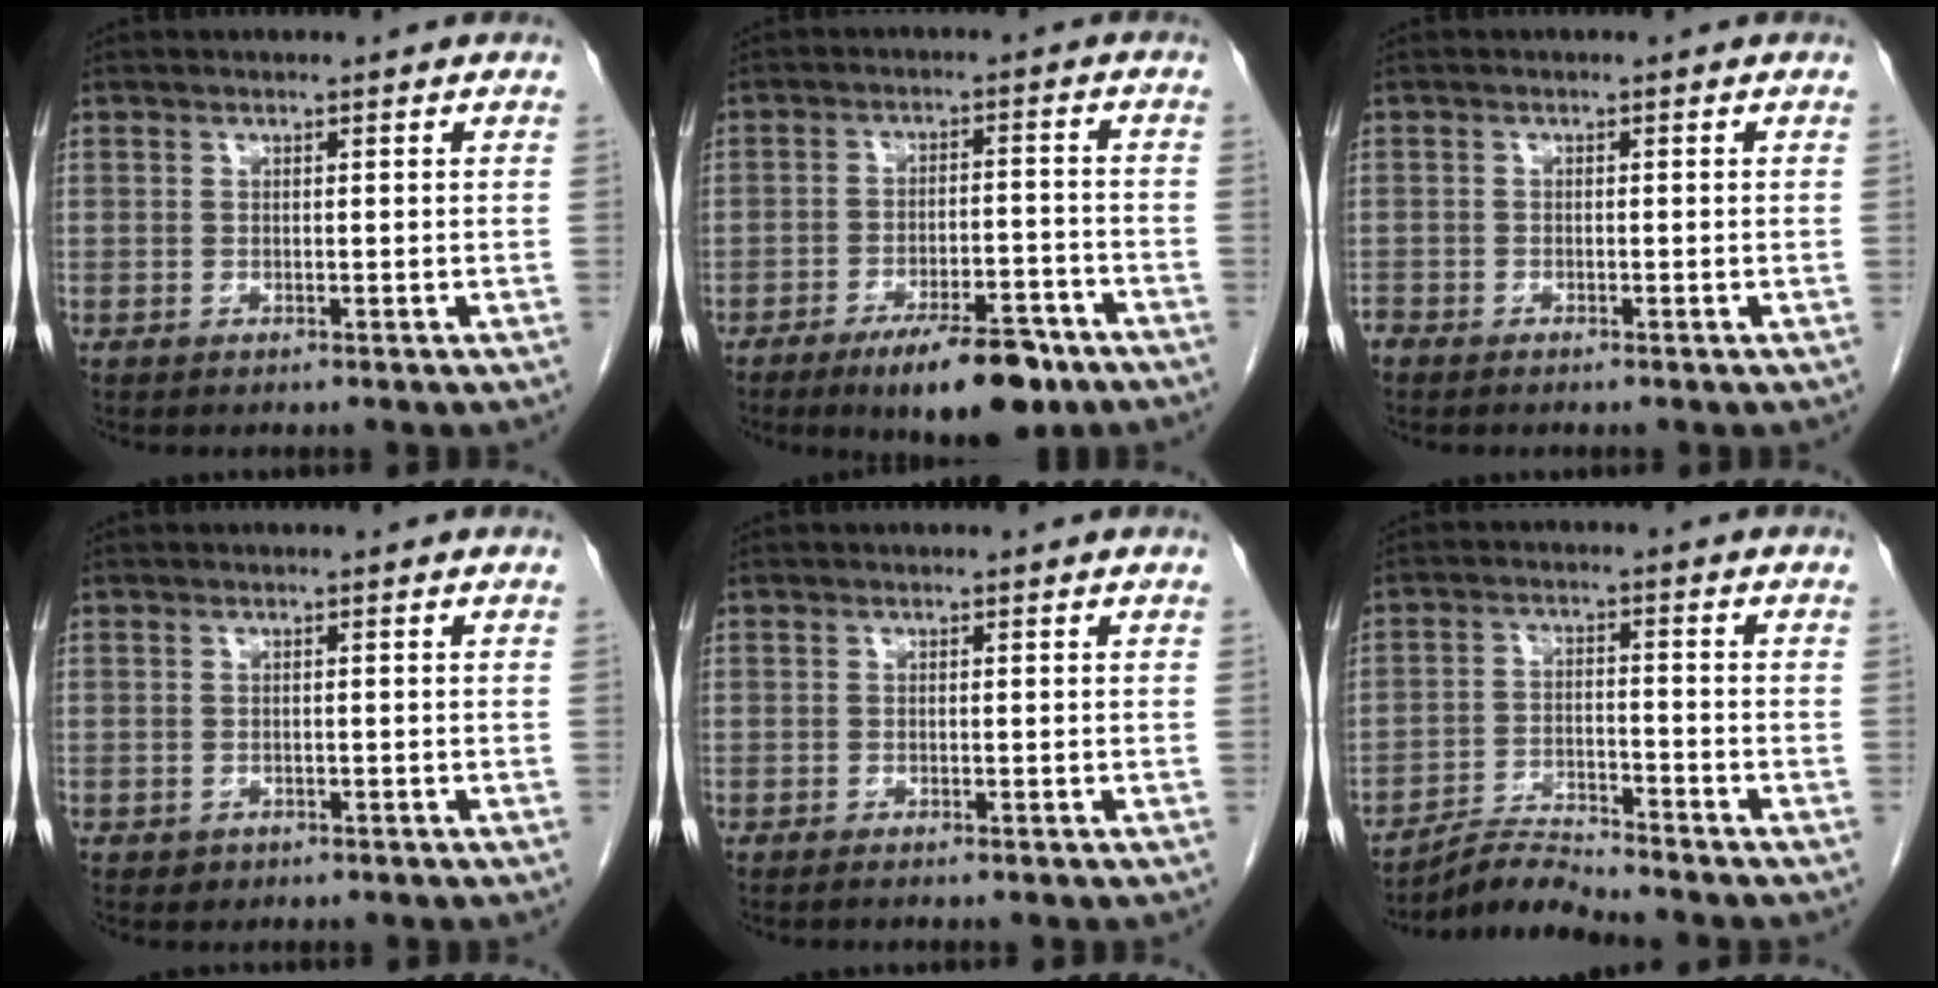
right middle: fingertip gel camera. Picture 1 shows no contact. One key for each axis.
{"total": 11.1, "fx": -7.6, "fy": 3.0, "fz": 7.6, "tx": -0.107, "ty": -0.005, "tz": -0.115}
{"total": 1.1, "fx": -1.1, "fy": 0.3, "fz": 0.1, "tx": -0.006, "ty": -0.001, "tz": -0.020}
{"total": 0.9, "fx": -0.4, "fy": 0.8, "fz": 0.1, "tx": -0.004, "ty": 0.003, "tz": -0.003}
{"total": 0.7, "fx": -0.6, "fy": 0.0, "fz": 0.4, "tx": -0.006, "ty": -0.001, "tz": -0.006}
{"total": 5.0, "fx": -4.9, "fy": -1.0, "fz": -0.1, "tx": -0.002, "ty": -0.010, "tz": -0.089}